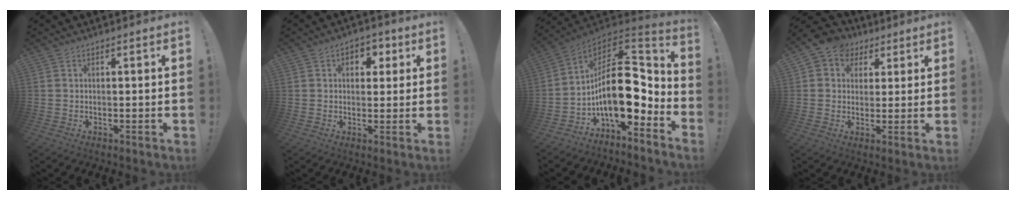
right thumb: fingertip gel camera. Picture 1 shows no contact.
{"total": 4.8, "force": [1.2, 3.9, 2.5], "torque": [-0.022, 0.000, 0.018]}
{"total": 21.5, "force": [-1.0, 11.7, 18.0], "torque": [-0.303, 0.002, -0.009]}
{"total": 6.9, "force": [2.4, 6.2, 1.8], "torque": [-0.017, -0.009, 0.048]}